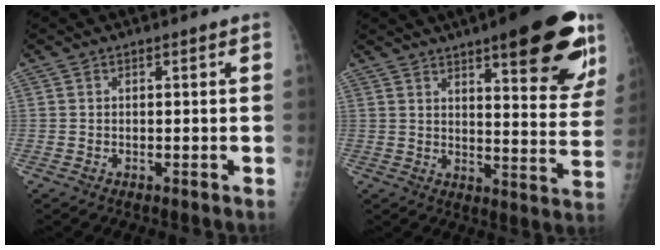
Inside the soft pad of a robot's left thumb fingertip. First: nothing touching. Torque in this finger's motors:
{"motor_torque": [2.61, 1.62, 1.79, -0.95, 0.31]}